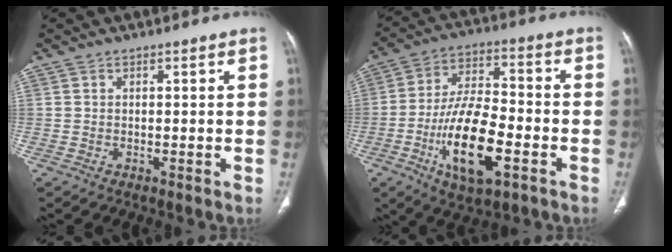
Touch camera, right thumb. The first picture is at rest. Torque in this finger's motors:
{"motor_torque": [2.93, 2.08, 1.95, -0.82, 0.59]}